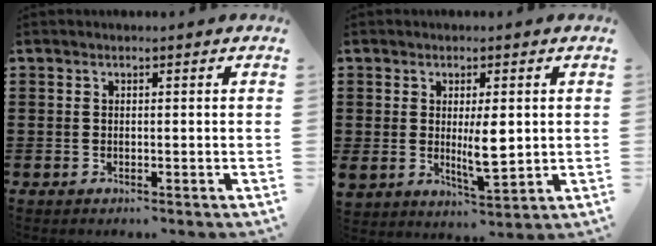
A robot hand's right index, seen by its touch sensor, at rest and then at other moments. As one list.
[{"total": 5.5, "force": [0.5, 1.8, 5.2], "torque": [-0.089, -0.011, 0.004]}]